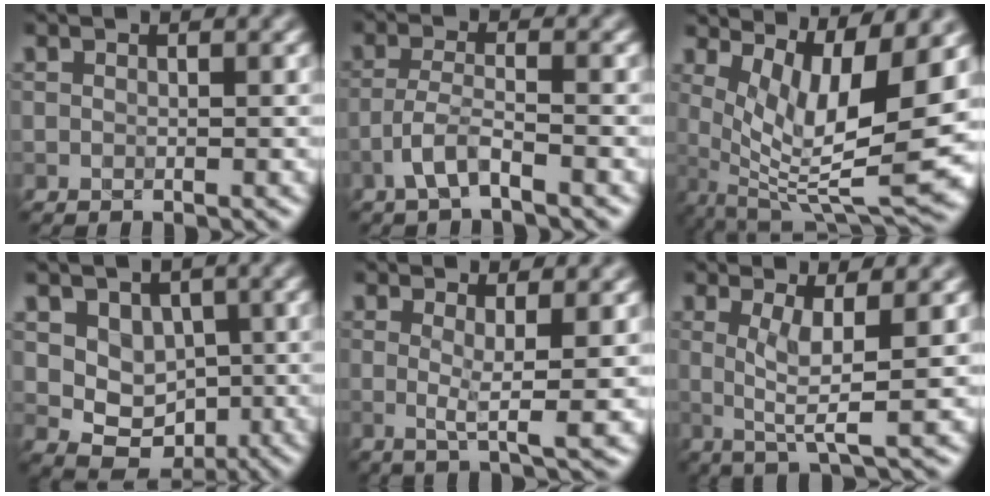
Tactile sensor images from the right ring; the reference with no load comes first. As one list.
[{"total": 2.7, "force": [-1.7, 0.3, 2.0], "torque": [-0.044, 0.010, -0.043]}, {"total": 9.9, "force": [2.3, 2.8, 9.2], "torque": [-0.157, -0.012, 0.047]}, {"total": 5.0, "force": [0.9, 4.2, 2.5], "torque": [-0.033, -0.008, 0.014]}, {"total": 3.2, "force": [0.8, 0.5, 3.1], "torque": [-0.051, -0.011, 0.012]}, {"total": 3.7, "force": [0.8, 0.5, 3.6], "torque": [-0.069, -0.004, 0.017]}]